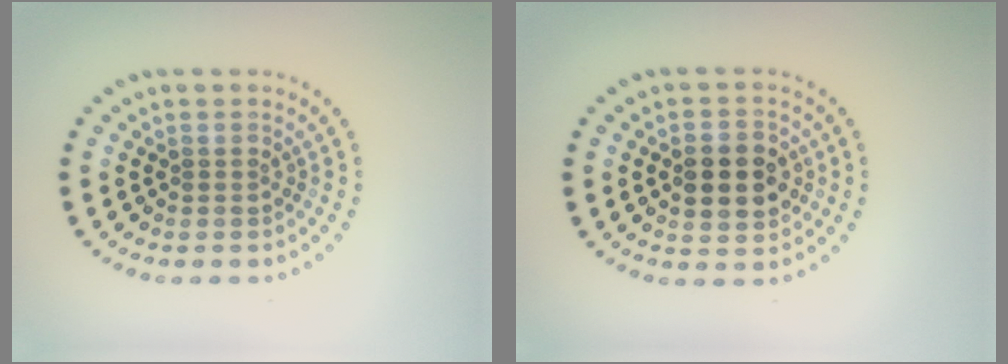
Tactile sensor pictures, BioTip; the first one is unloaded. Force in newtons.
{"total": 4.5, "press": 4.5, "slide": 0.1}